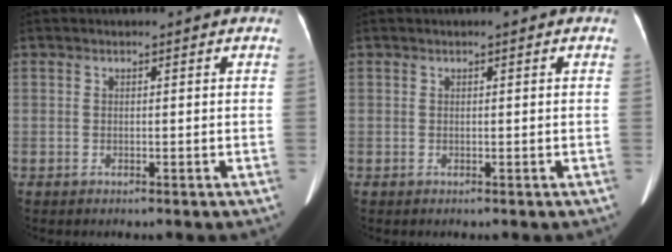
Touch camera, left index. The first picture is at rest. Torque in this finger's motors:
{"motor_torque": [0.43, -0.84, 0.09, 0.02]}